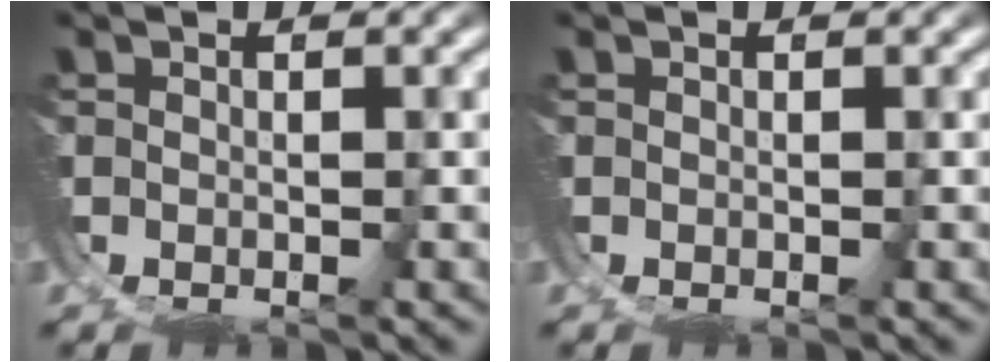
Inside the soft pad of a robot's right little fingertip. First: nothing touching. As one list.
[{"total": 0.0}]